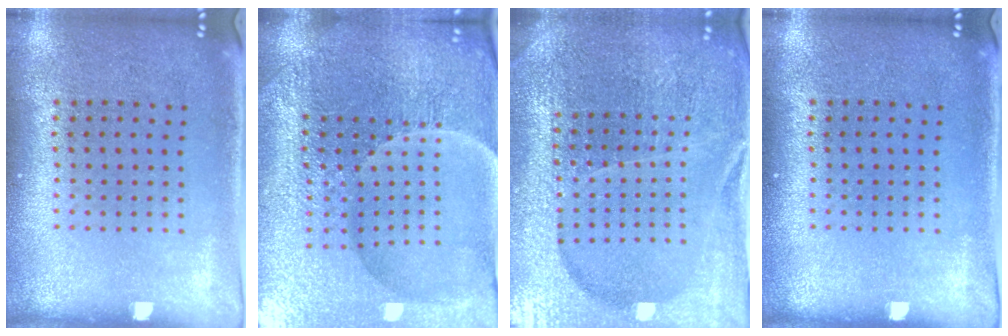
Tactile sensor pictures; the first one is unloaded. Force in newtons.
{"total": 5.4, "press": 5.1, "slide": 1.7}
{"total": 5.6, "press": 5.0, "slide": 2.5}
{"total": 0.0}